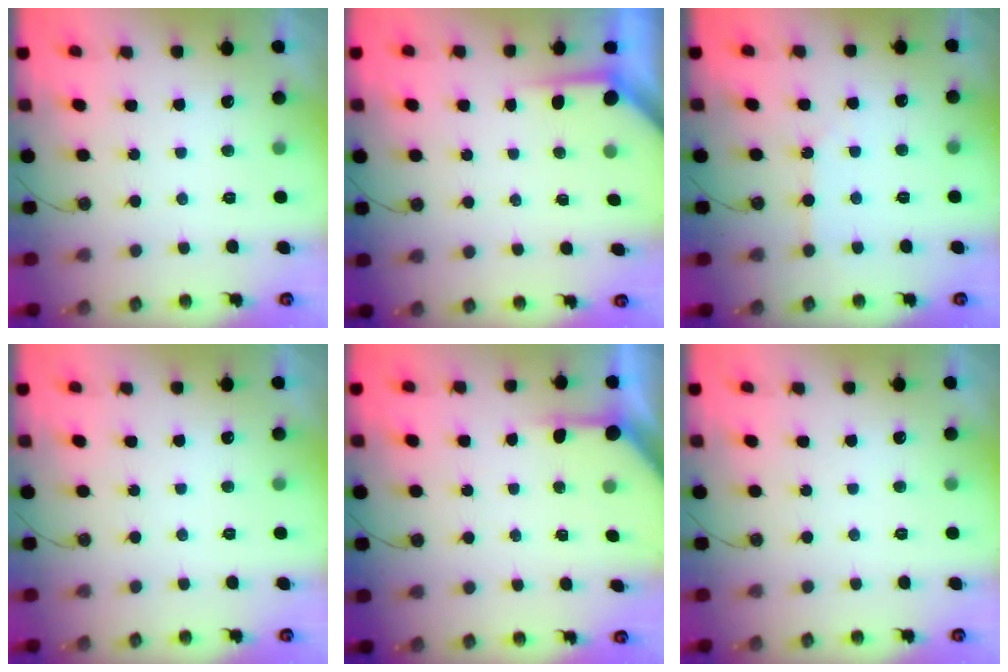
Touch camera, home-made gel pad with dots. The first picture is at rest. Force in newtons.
{"total": 3.3, "press": 3.3, "slide": 0.4}
{"total": 4.8, "press": 4.8, "slide": 0.7}
{"total": 0.0}
{"total": 4.2, "press": 4.1, "slide": 0.4}
{"total": 0.0}